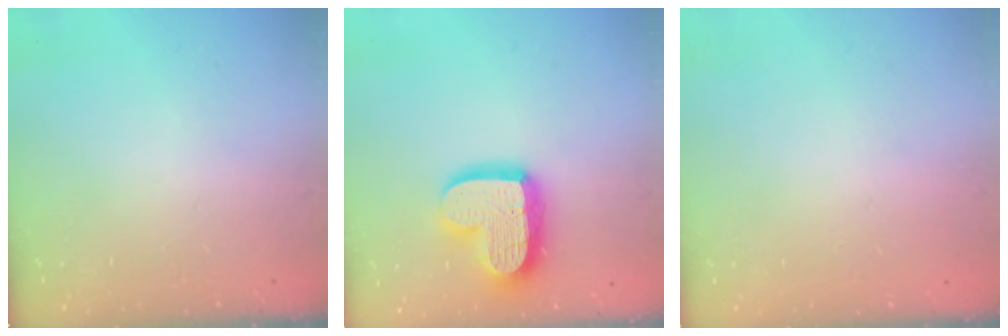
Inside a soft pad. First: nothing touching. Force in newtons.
{"total": 17.0, "press": 16.9, "slide": 1.4}
{"total": 0.0}